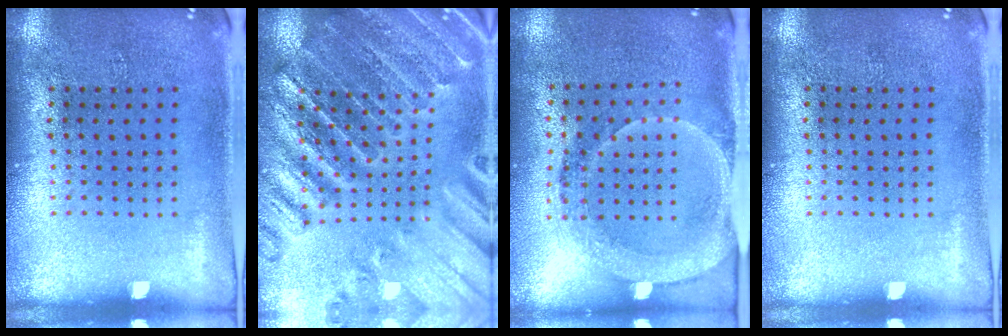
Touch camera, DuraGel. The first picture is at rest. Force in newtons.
{"total": 2.7, "press": 2.7, "slide": 0.4}
{"total": 1.8, "press": 1.7, "slide": 0.7}
{"total": 0.0}